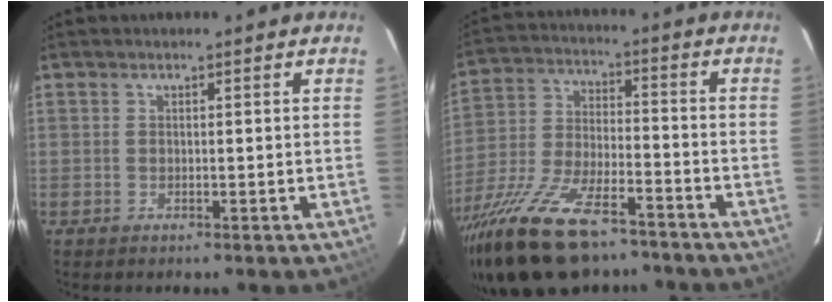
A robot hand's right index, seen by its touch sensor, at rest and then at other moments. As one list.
[{"total": 22.8, "force": [-16.6, 8.1, 13.3], "torque": [-0.274, -0.043, -0.281]}]